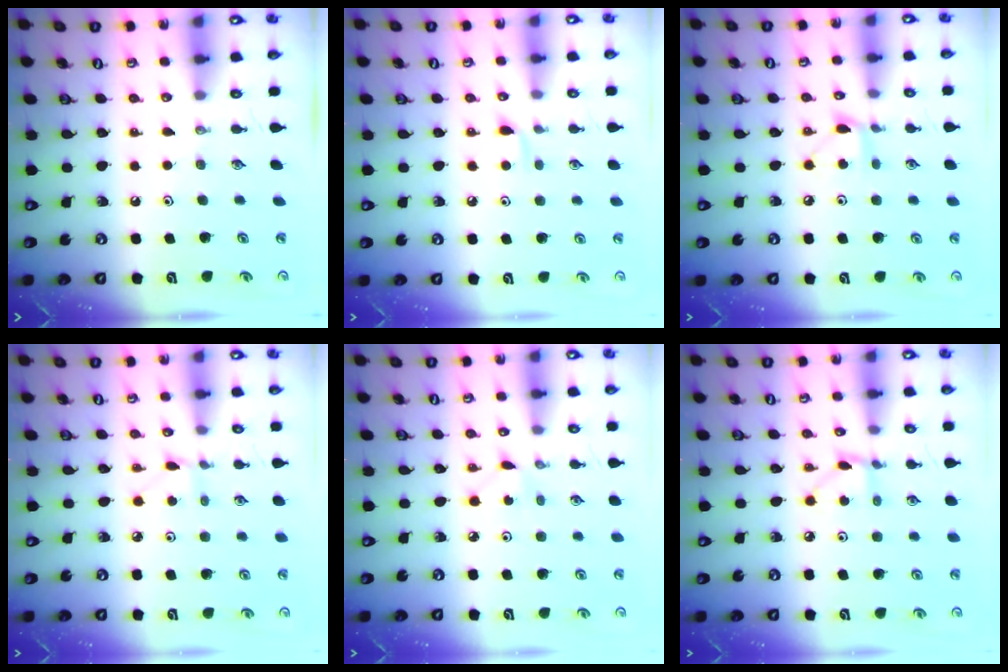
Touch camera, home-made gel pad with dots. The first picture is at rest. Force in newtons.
{"total": 4.4, "press": 4.3, "slide": 0.5}
{"total": 5.4, "press": 5.4, "slide": 0.6}
{"total": 1.5, "press": 1.5, "slide": 0.2}
{"total": 2.6, "press": 2.6, "slide": 0.2}
{"total": 3.2, "press": 3.1, "slide": 0.4}